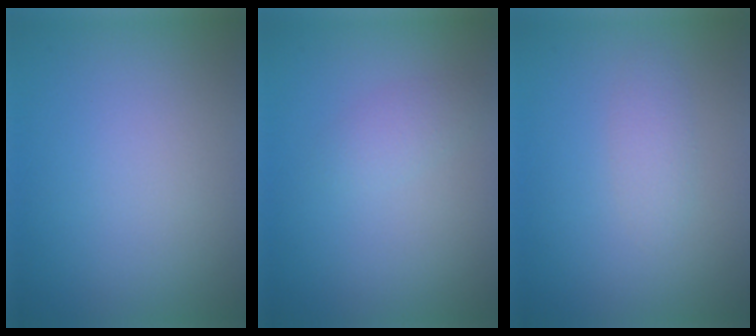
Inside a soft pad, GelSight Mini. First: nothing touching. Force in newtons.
{"total": 1.3, "press": 1.3, "slide": 0.0}
{"total": 1.3, "press": 1.3, "slide": 0.0}